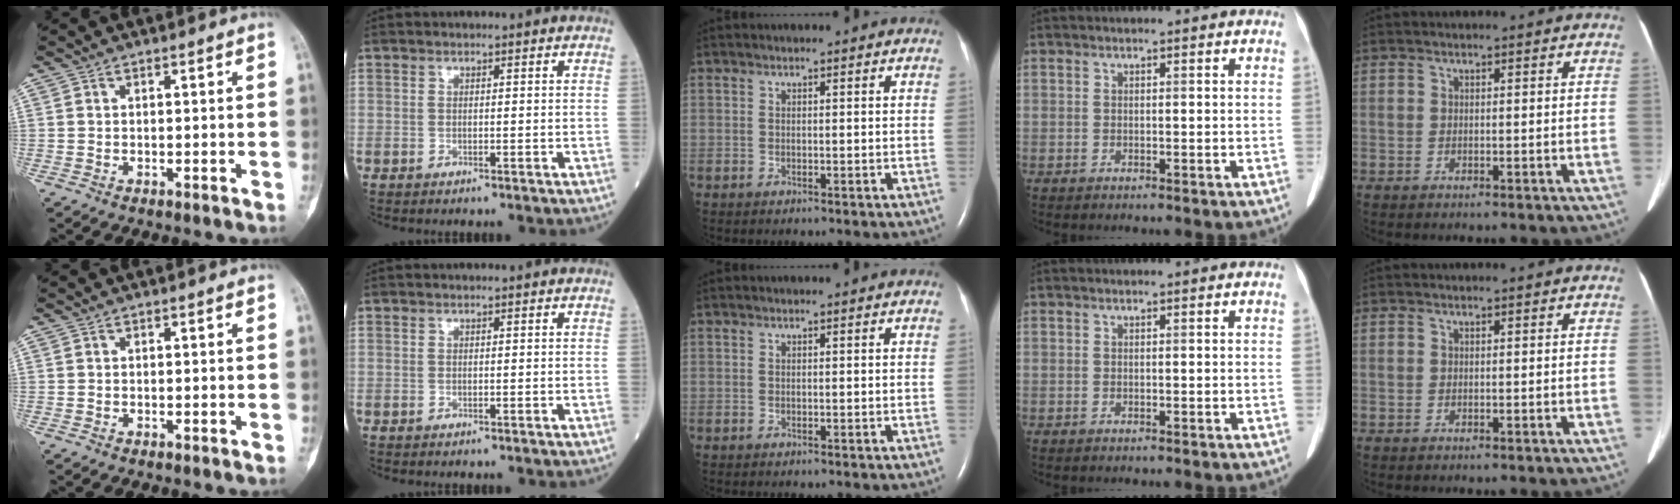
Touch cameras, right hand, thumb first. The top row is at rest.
{}